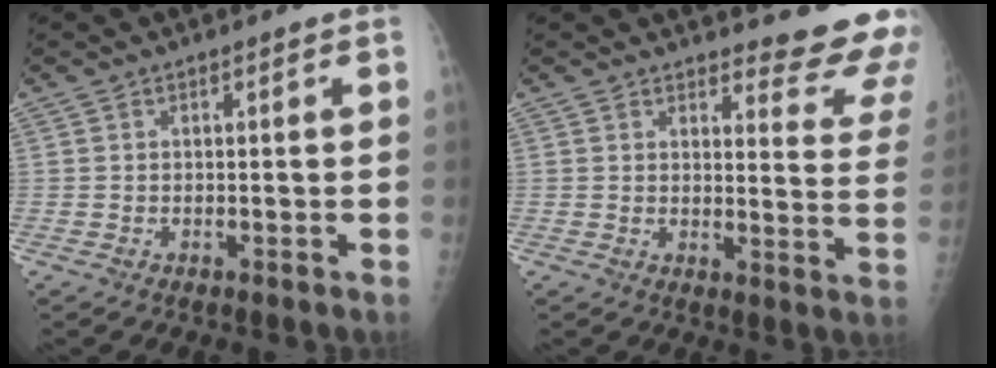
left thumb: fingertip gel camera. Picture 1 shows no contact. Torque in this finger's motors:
{"motor_torque": [0.83, -0.51, 0.87, -0.43, 0.03]}